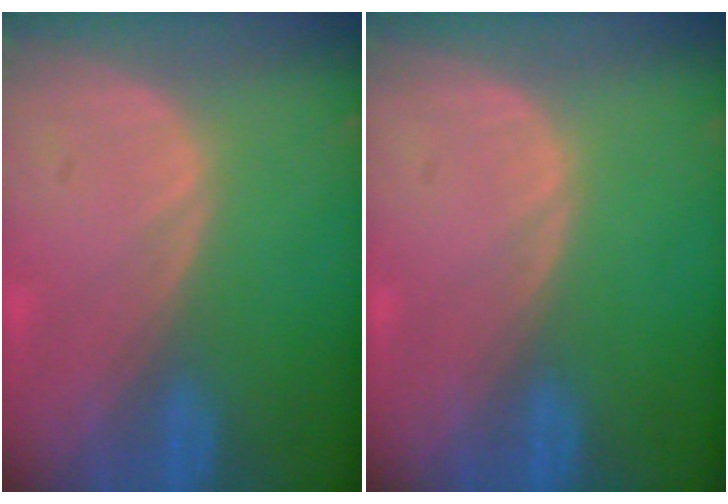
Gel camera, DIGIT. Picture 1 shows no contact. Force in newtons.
{"total": 0.0}